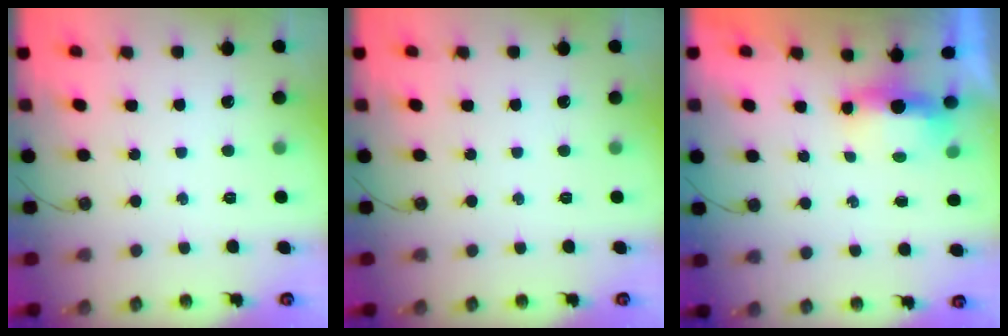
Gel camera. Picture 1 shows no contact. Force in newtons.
{"total": 0.0}
{"total": 5.0, "press": 4.9, "slide": 1.2}